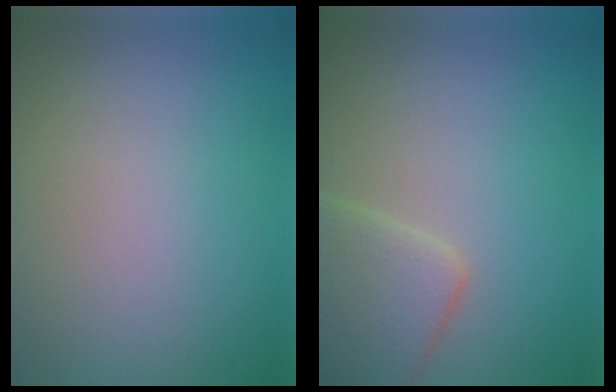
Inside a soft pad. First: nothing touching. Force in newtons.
{"total": 4.2, "press": 4.2, "slide": 0.2}